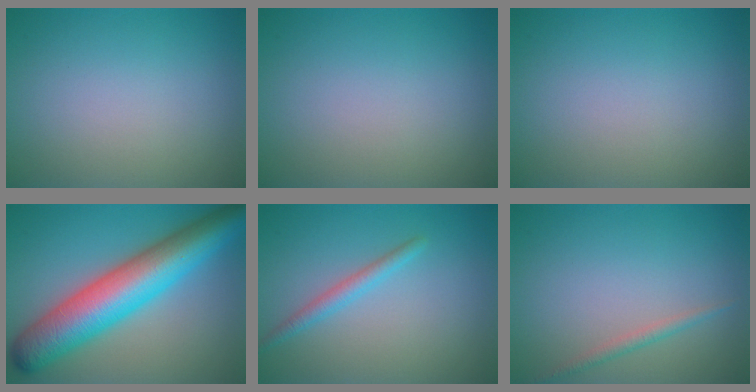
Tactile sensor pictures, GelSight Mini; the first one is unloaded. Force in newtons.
{"total": 0.0}
{"total": 0.0}
{"total": 11.0, "press": 11.0, "slide": 0.2}
{"total": 1.8, "press": 1.8, "slide": 0.1}
{"total": 1.2, "press": 1.1, "slide": 0.1}